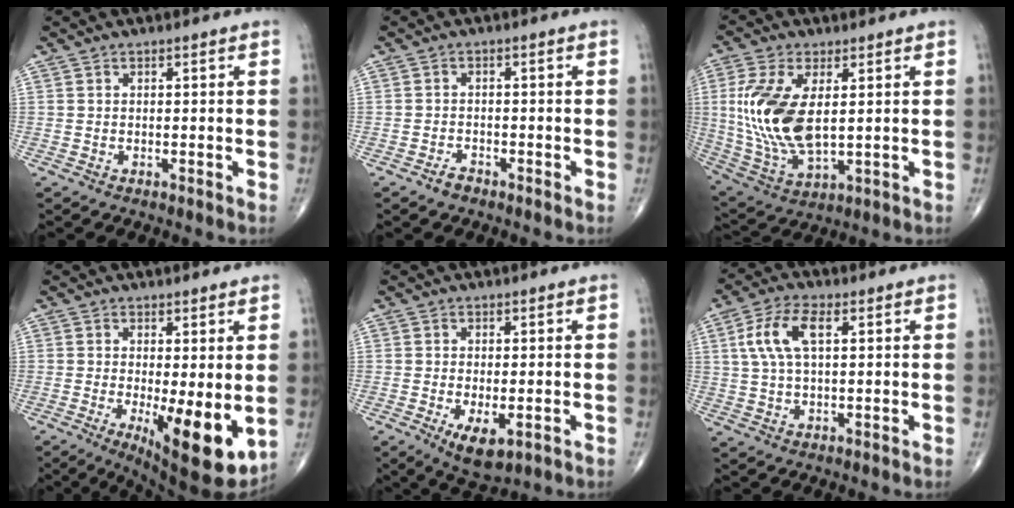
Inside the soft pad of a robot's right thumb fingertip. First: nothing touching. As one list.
[{"total": 1.9, "force": [-1.4, 1.0, 0.6], "torque": [-0.013, 0.005, -0.026]}, {"total": 15.8, "force": [2.0, 7.8, 13.6], "torque": [-0.292, -0.014, 0.053]}, {"total": 12.3, "force": [-2.2, 3.8, 11.5], "torque": [-0.167, -0.029, -0.022]}, {"total": 6.2, "force": [-2.1, 2.7, 5.2], "torque": [-0.086, -0.013, -0.026]}, {"total": 8.4, "force": [2.3, 3.8, 7.1], "torque": [-0.156, 0.013, 0.044]}]